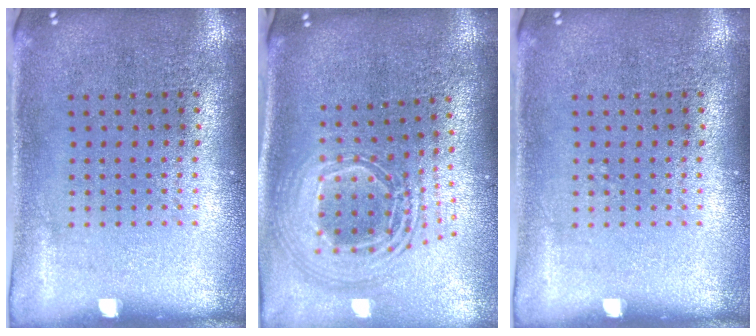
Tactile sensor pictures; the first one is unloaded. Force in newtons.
{"total": 2.6, "press": 1.9, "slide": 1.8}
{"total": 0.0}